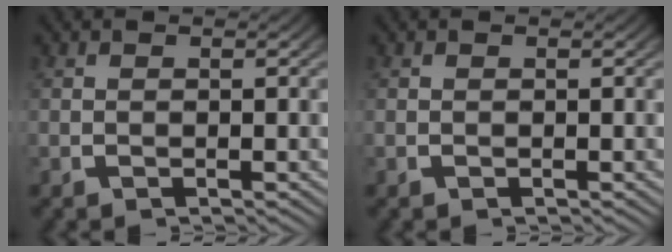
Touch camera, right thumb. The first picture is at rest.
{"total": 0.0}